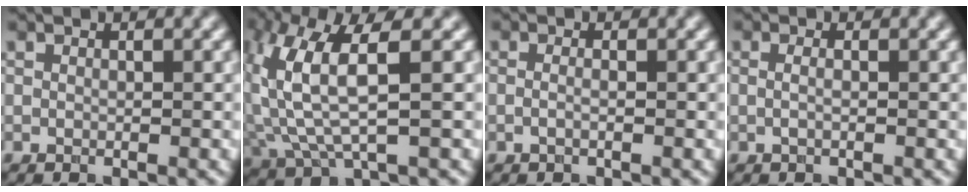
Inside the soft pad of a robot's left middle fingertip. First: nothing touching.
{"total": 7.4, "force": [1.4, 2.5, 6.9], "torque": [-0.161, 0.006, 0.029]}
{"total": 0.8, "force": [-0.2, 0.2, 0.8], "torque": [-0.016, -0.009, -0.008]}
{"total": 1.2, "force": [0.2, 0.5, 1.0], "torque": [-0.011, -0.011, -0.011]}